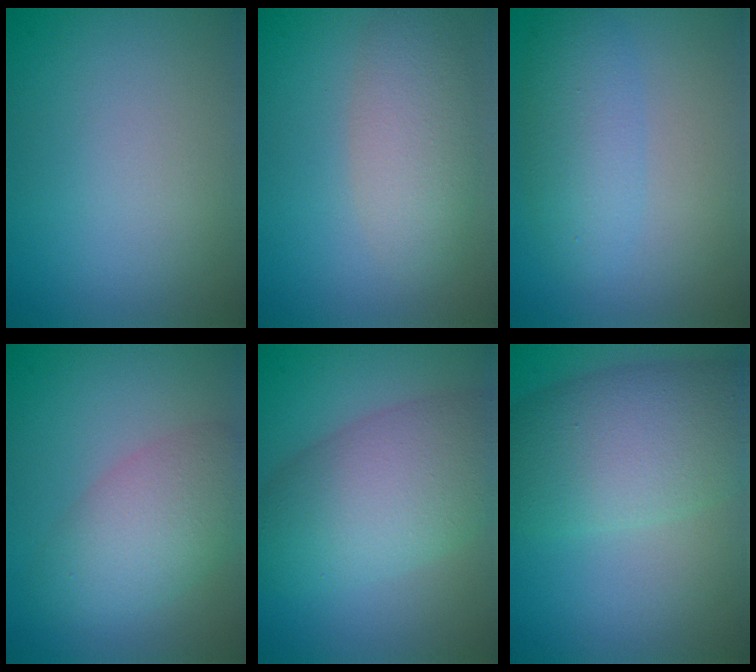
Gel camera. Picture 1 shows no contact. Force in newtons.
{"total": 4.1, "press": 4.1, "slide": 0.2}
{"total": 3.7, "press": 3.6, "slide": 0.2}
{"total": 5.2, "press": 5.2, "slide": 0.3}
{"total": 7.8, "press": 7.8, "slide": 0.4}
{"total": 8.6, "press": 8.6, "slide": 0.4}